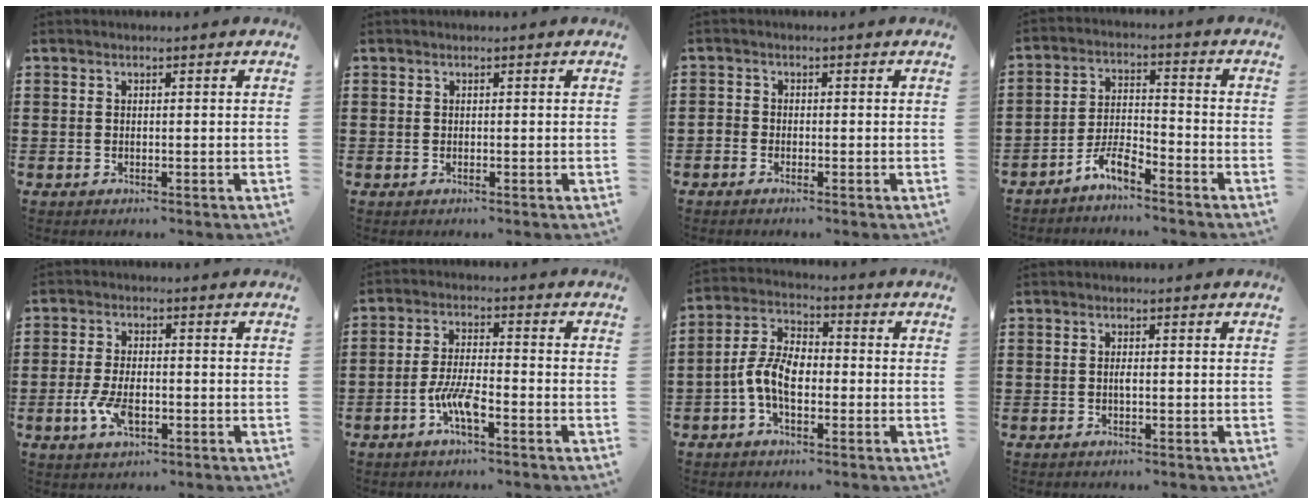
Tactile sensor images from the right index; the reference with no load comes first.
{"total": 0.0}
{"total": 0.9, "force": [-0.8, 0.5, 0.1], "torque": [-0.003, 0.005, -0.017]}
{"total": 5.3, "force": [-4.6, 0.9, 2.5], "torque": [-0.066, 0.001, -0.096]}
{"total": 5.5, "force": [-1.8, 2.5, 4.6], "torque": [-0.105, -0.005, -0.035]}
{"total": 6.3, "force": [-3.2, 1.4, 5.2], "torque": [-0.127, -0.012, -0.065]}
{"total": 7.0, "force": [-2.1, 3.8, 5.5], "torque": [-0.138, 0.003, -0.049]}
{"total": 0.9, "force": [-0.1, 0.1, 0.9], "torque": [-0.018, -0.001, -0.001]}